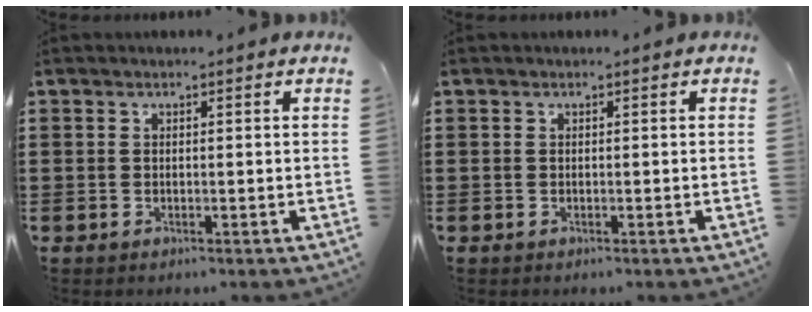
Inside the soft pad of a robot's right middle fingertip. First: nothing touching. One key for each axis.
{"total": 0.0}